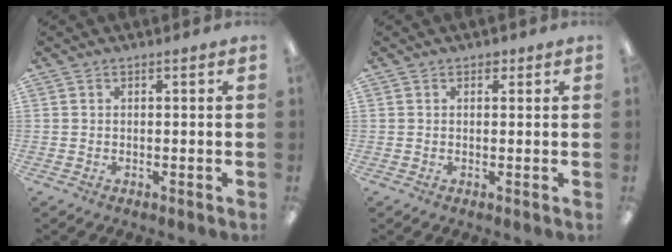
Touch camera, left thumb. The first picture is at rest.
{"total": 1.4, "force": [0.8, 1.0, 0.7], "torque": [0.003, -0.004, 0.011]}